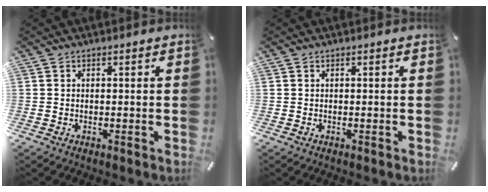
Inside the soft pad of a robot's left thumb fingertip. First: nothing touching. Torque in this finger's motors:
{"motor_torque": [-0.02, -0.14, 0.03, 0.03, 0.05]}